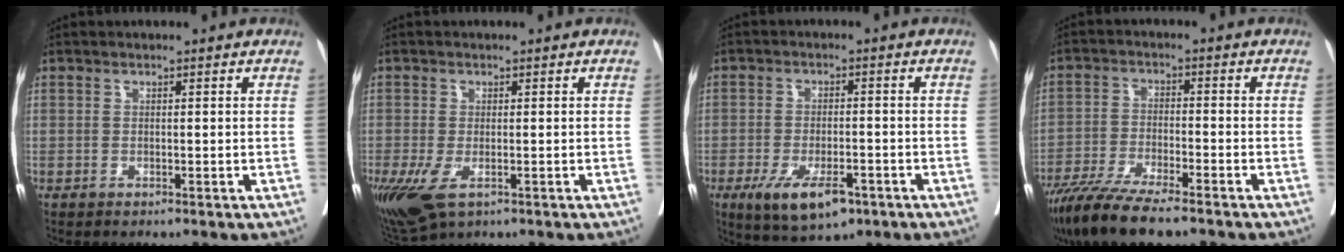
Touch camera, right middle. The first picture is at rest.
{"total": 8.3, "force": [-4.0, 3.9, 6.2], "torque": [-0.131, -0.026, -0.064]}
{"total": 8.2, "force": [-4.5, 3.0, 6.2], "torque": [-0.110, -0.013, -0.067]}
{"total": 11.6, "force": [-9.4, 1.4, 6.7], "torque": [-0.110, -0.029, -0.159]}